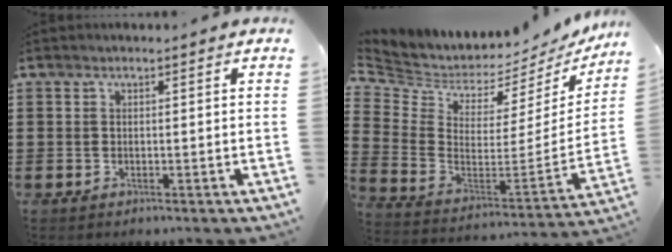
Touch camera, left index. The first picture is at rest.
{"total": 3.4, "force": [3.0, 1.4, 0.8], "torque": [-0.041, -0.045, 0.045]}